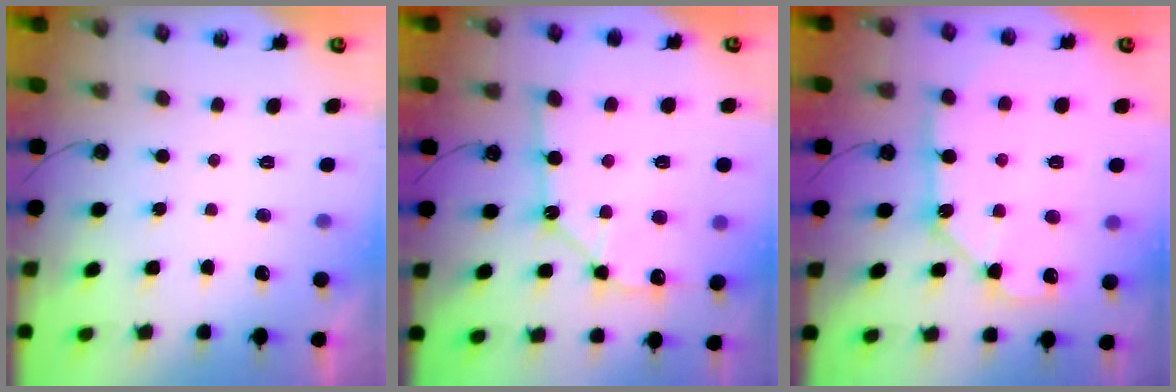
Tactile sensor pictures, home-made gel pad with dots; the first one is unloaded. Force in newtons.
{"total": 15.2, "press": 15.2, "slide": 1.5}
{"total": 14.5, "press": 14.4, "slide": 1.5}